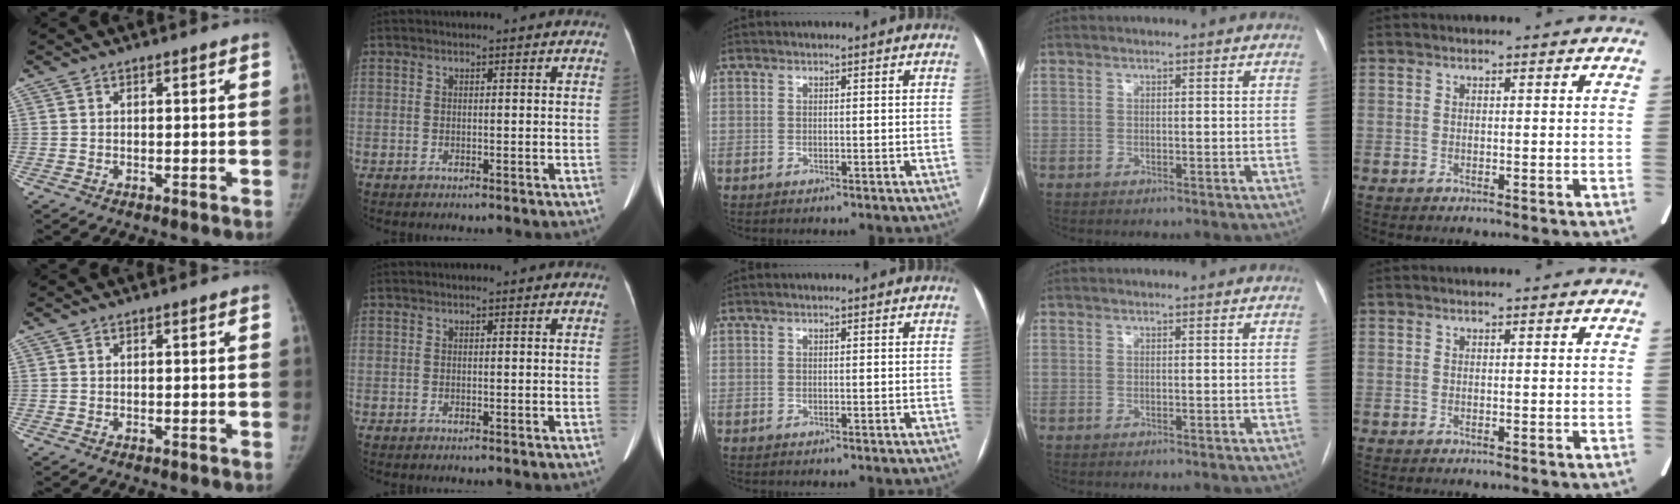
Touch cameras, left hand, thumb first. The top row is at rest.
{}